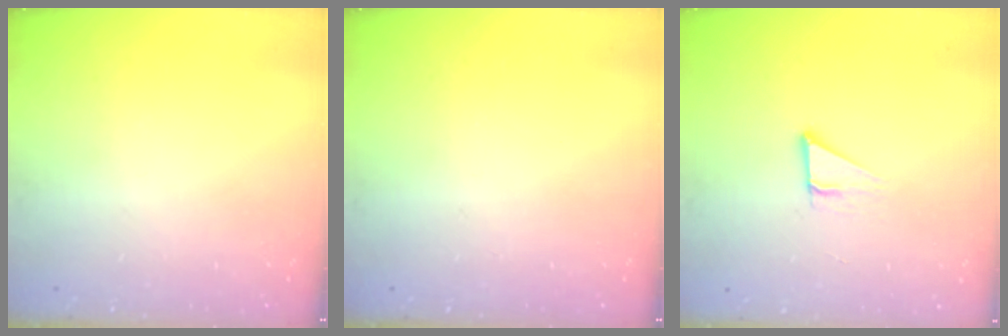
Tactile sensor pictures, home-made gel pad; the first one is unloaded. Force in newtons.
{"total": 0.0}
{"total": 2.9, "press": 2.9, "slide": 0.2}